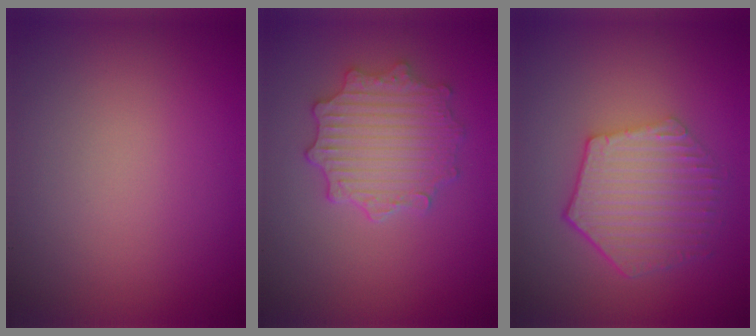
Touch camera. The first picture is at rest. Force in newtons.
{"total": 4.7, "press": 3.9, "slide": 2.5}
{"total": 5.4, "press": 4.1, "slide": 3.6}